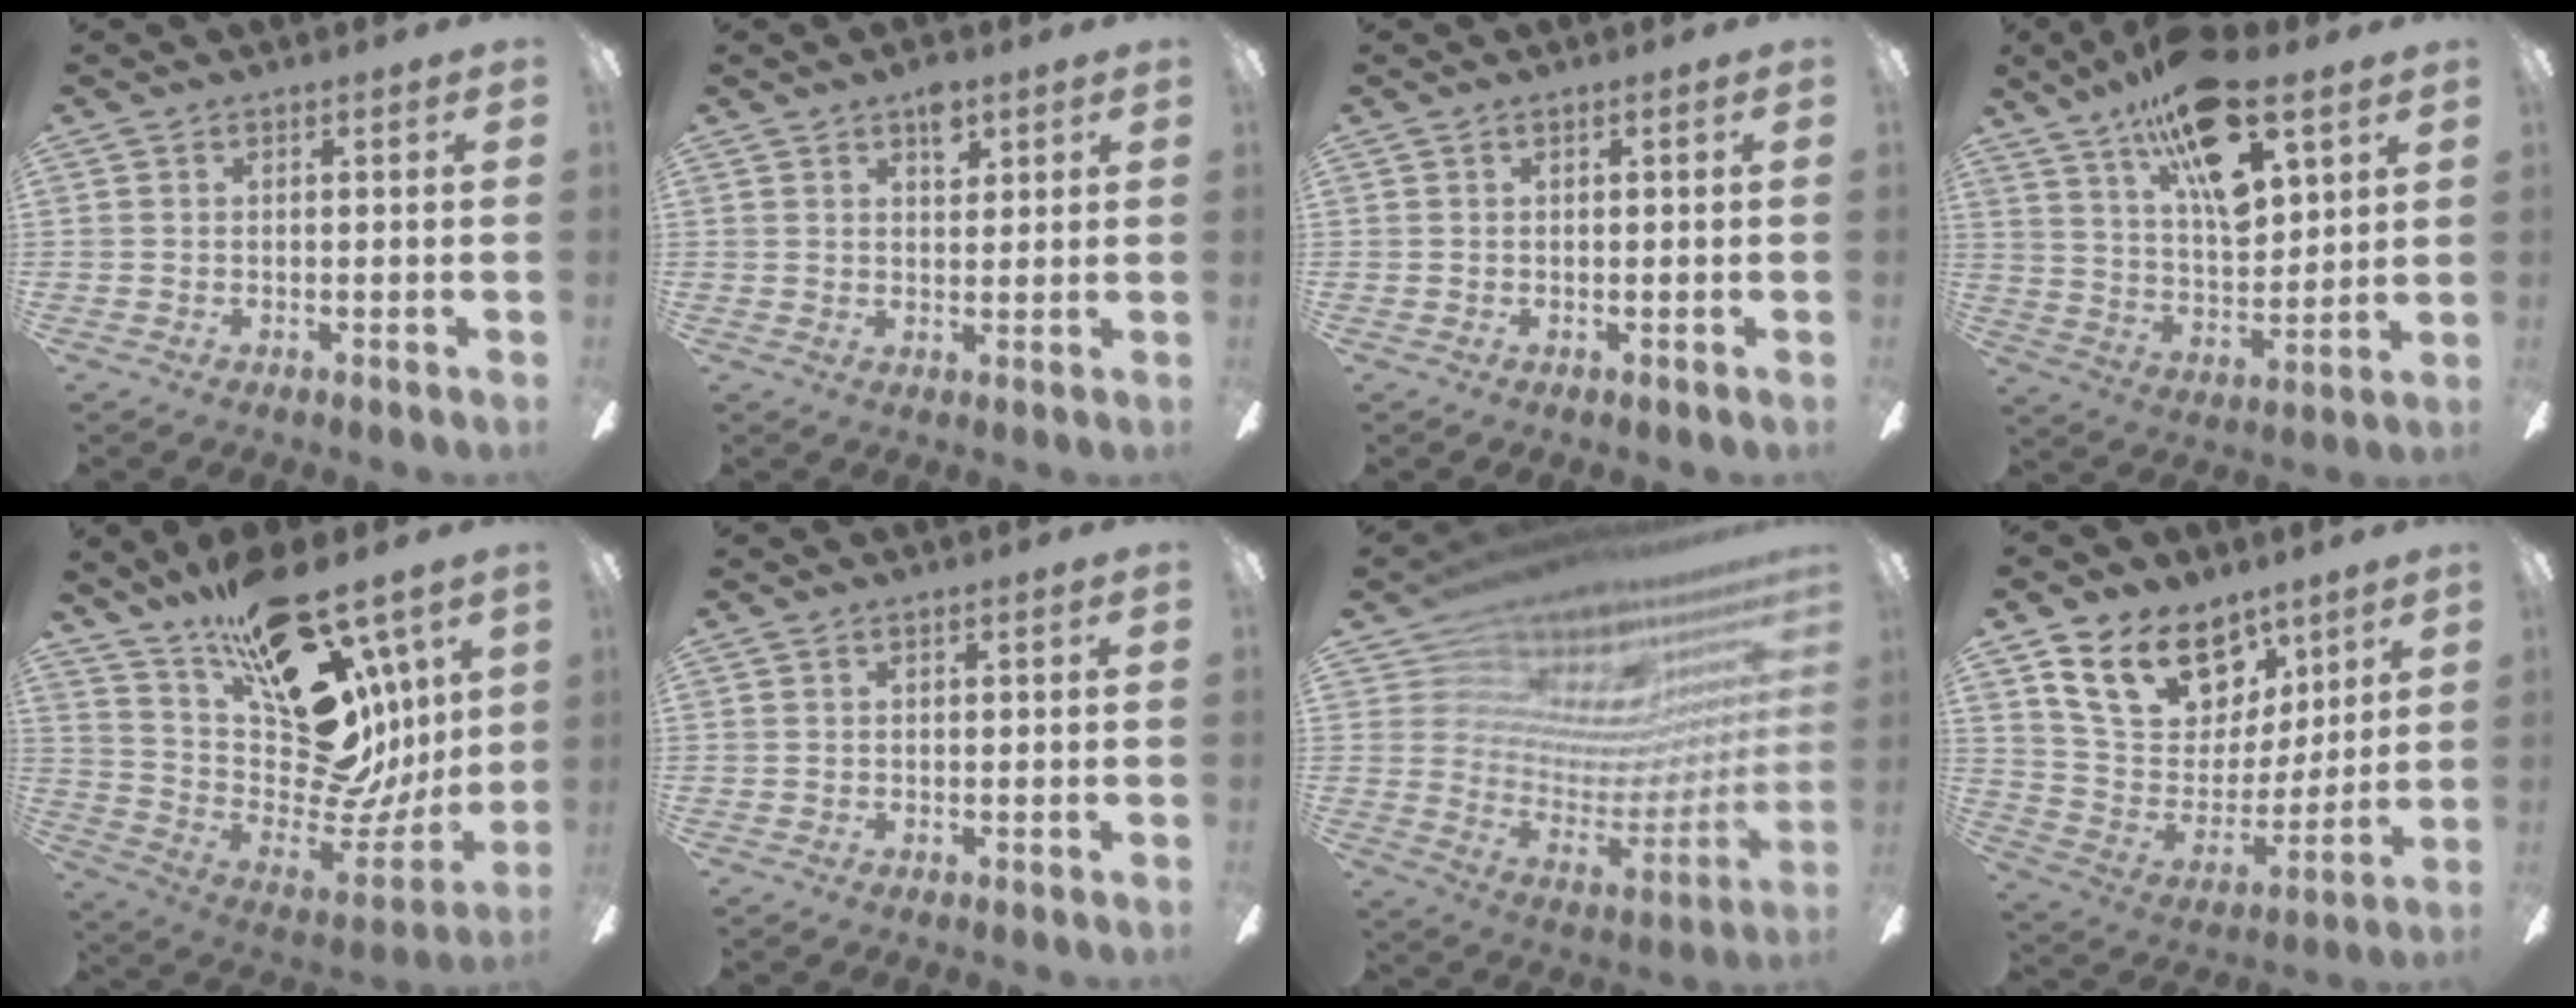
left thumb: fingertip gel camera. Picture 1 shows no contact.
{"total": 5.4, "force": [3.3, 2.8, 3.2], "torque": [-0.029, -0.014, 0.051]}
{"total": 0.0}
{"total": 20.2, "force": [12.5, 7.7, 13.8], "torque": [-0.227, -0.059, 0.212]}
{"total": 25.1, "force": [12.7, 12.6, 17.6], "torque": [-0.259, -0.114, 0.241]}
{"total": 0.0}
{"total": 18.4, "force": [15.8, 8.3, 4.4], "torque": [-0.077, -0.143, 0.294]}
{"total": 20.0, "force": [12.1, 13.0, 9.2], "torque": [-0.155, -0.059, 0.225]}